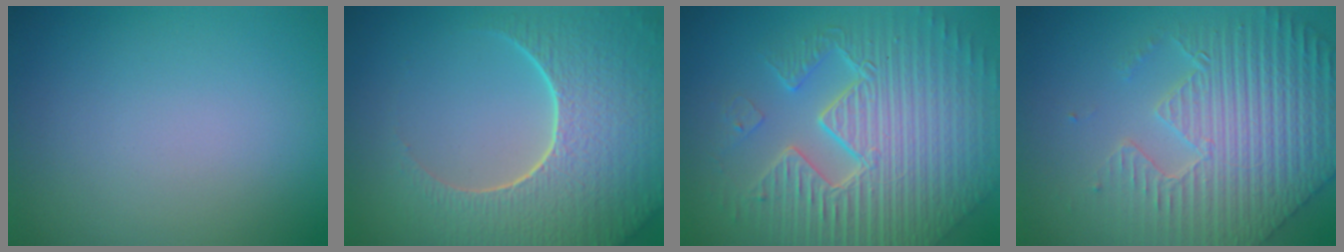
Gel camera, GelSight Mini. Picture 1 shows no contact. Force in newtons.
{"total": 9.0, "press": 6.3, "slide": 6.5}
{"total": 11.3, "press": 7.2, "slide": 8.7}
{"total": 8.1, "press": 6.4, "slide": 5.0}